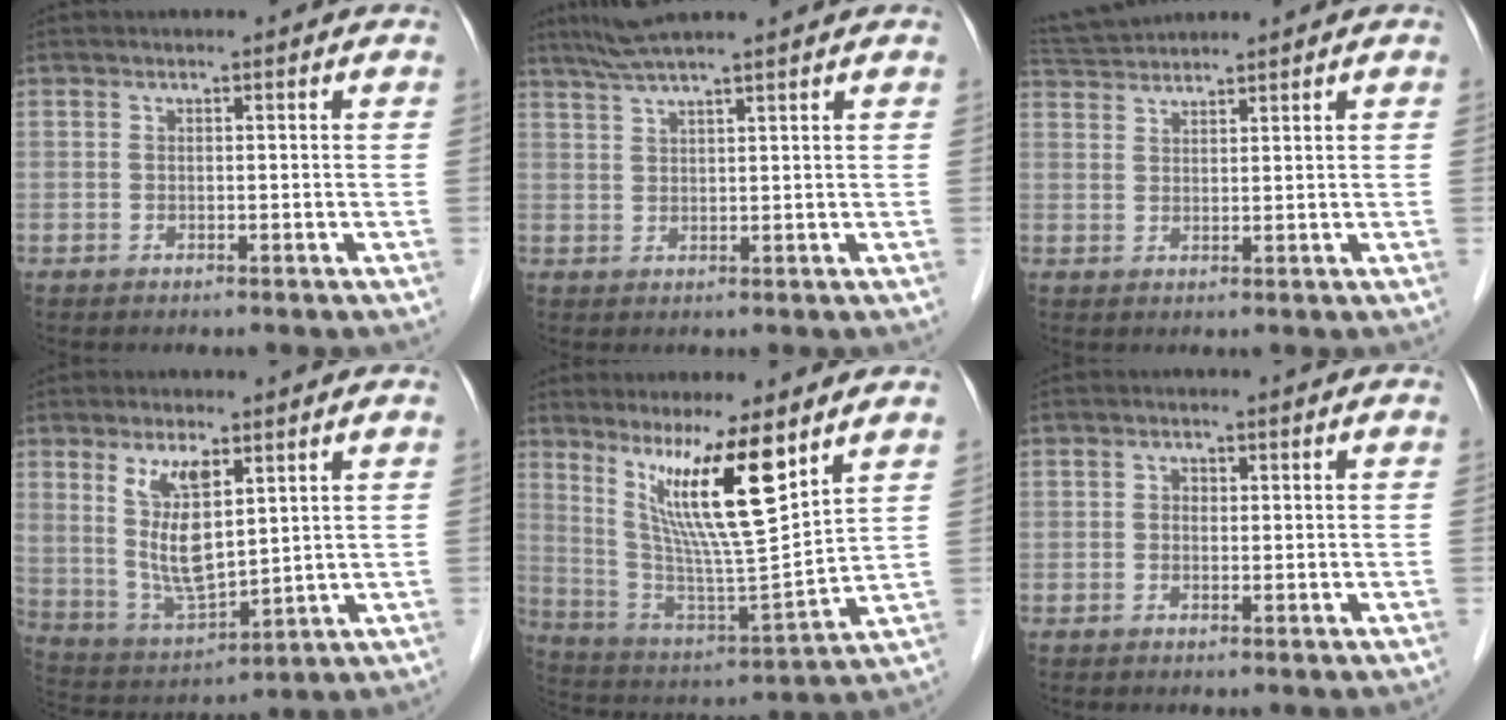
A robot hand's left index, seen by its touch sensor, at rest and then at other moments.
{"total": 7.5, "force": [6.6, -0.6, 3.6], "torque": [-0.065, 0.035, 0.107]}
{"total": 5.2, "force": [5.2, -0.1, 0.8], "torque": [-0.022, 0.031, 0.099]}
{"total": 10.0, "force": [4.1, 3.2, 8.5], "torque": [-0.176, -0.009, 0.092]}
{"total": 13.7, "force": [7.9, 0.2, 11.1], "torque": [-0.213, -0.015, 0.151]}
{"total": 1.0, "force": [0.2, 0.8, 0.7], "torque": [-0.013, 0.001, 0.002]}